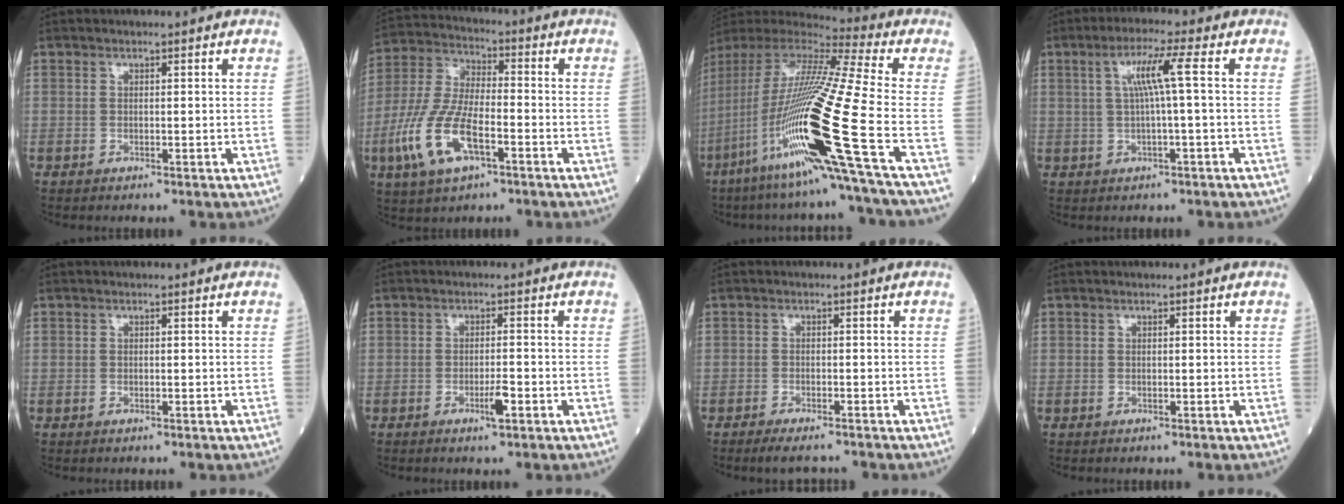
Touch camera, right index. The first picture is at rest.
{"total": 12.8, "force": [-4.8, 4.7, 10.8], "torque": [-0.242, -0.003, -0.092]}
{"total": 27.0, "force": [-9.4, -0.5, 25.3], "torque": [-0.489, -0.044, -0.184]}
{"total": 5.4, "force": [0.8, -0.7, 5.3], "torque": [-0.102, 0.013, 0.020]}
{"total": 0.0}
{"total": 2.7, "force": [-1.2, 0.3, 2.3], "torque": [-0.039, 0.000, -0.021]}
{"total": 4.3, "force": [-3.7, 0.9, 2.0], "torque": [-0.029, -0.008, -0.058]}
{"total": 0.0}